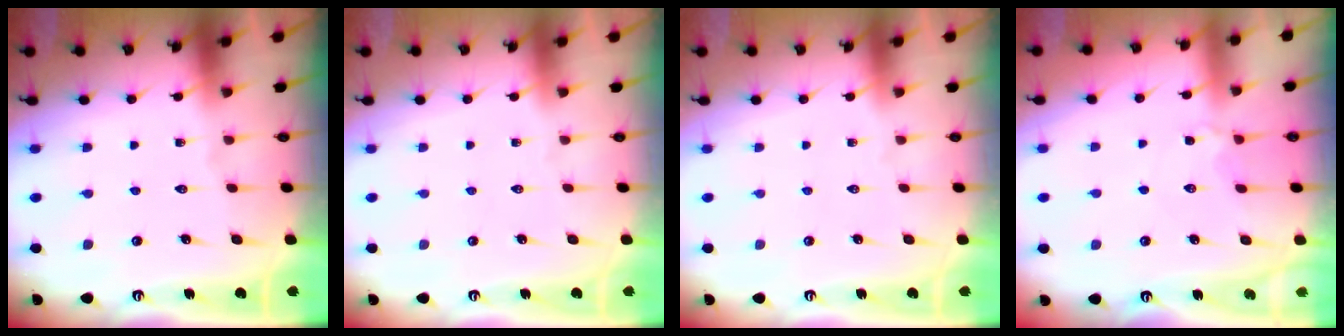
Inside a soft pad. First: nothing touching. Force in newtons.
{"total": 0.0}
{"total": 0.0}
{"total": 2.9, "press": 2.9, "slide": 0.5}